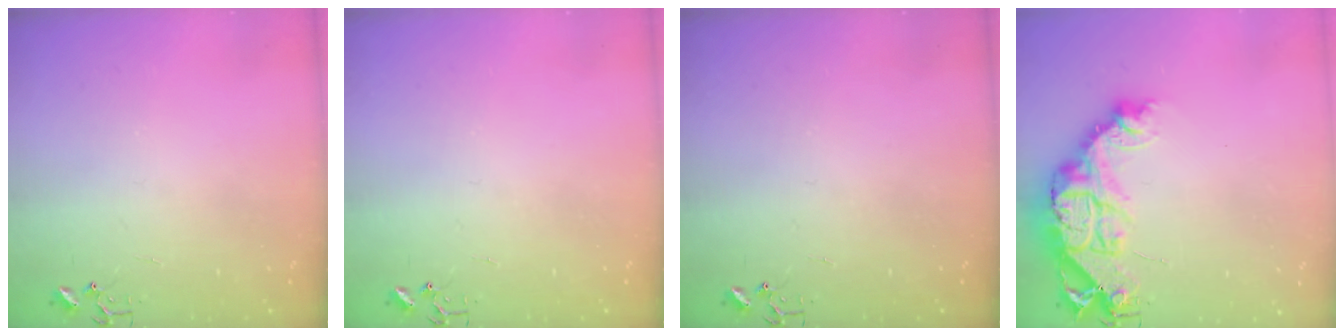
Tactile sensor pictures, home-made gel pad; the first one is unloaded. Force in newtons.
{"total": 0.0}
{"total": 0.0}
{"total": 15.7, "press": 15.6, "slide": 1.6}